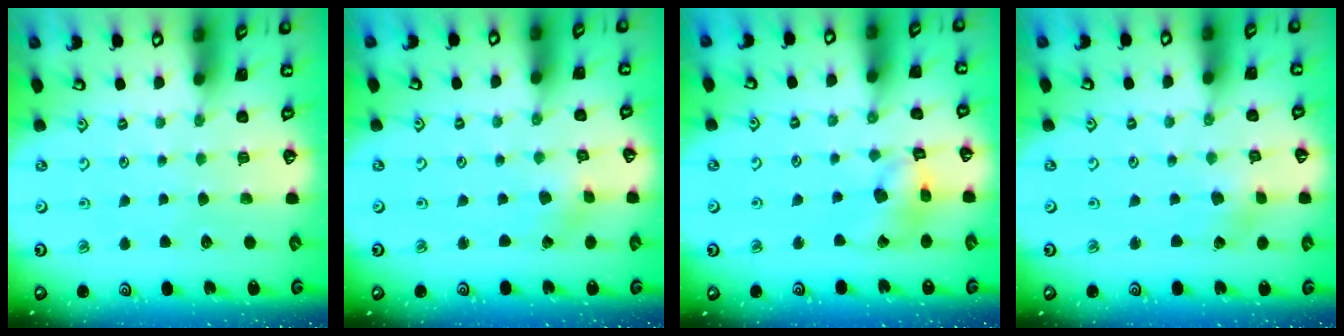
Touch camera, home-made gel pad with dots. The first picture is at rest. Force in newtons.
{"total": 1.1, "press": 1.0, "slide": 0.1}
{"total": 10.0, "press": 9.9, "slide": 1.0}
{"total": 1.8, "press": 1.8, "slide": 0.2}